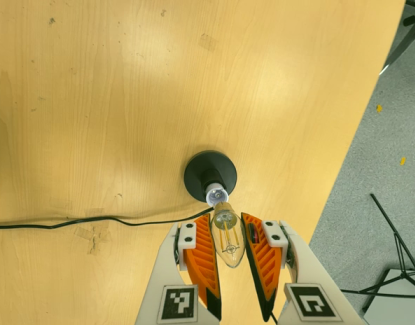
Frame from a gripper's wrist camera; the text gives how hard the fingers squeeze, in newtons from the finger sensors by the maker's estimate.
{"total": 14.3, "left": 15.1, "right": 13.4}